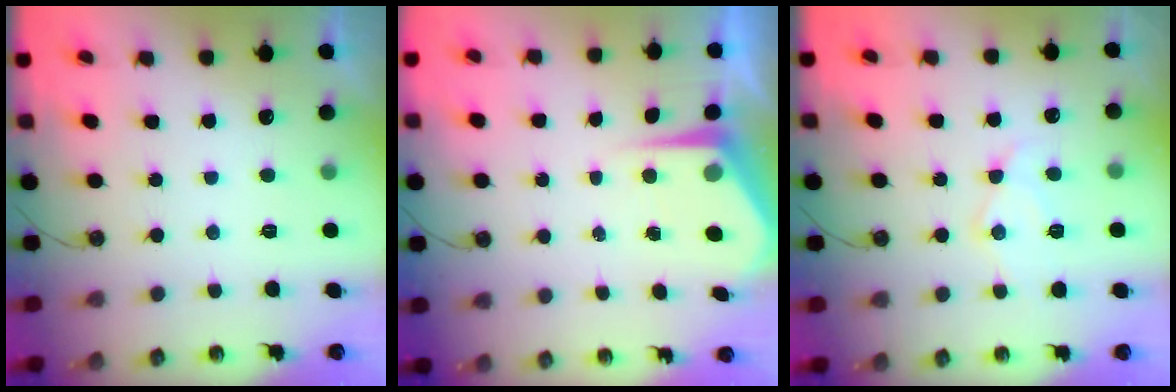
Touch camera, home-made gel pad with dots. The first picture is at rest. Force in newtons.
{"total": 6.0, "press": 5.9, "slide": 0.4}
{"total": 11.4, "press": 11.3, "slide": 1.0}